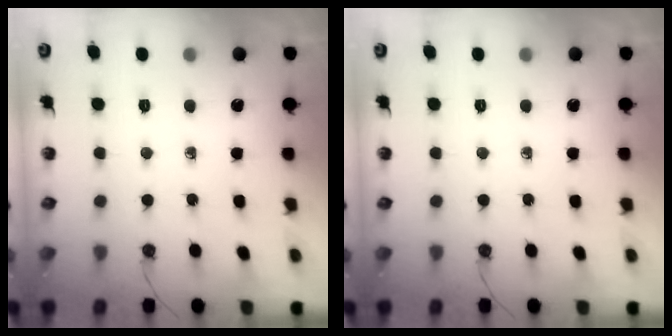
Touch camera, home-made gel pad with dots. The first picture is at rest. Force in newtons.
{"total": 0.0}